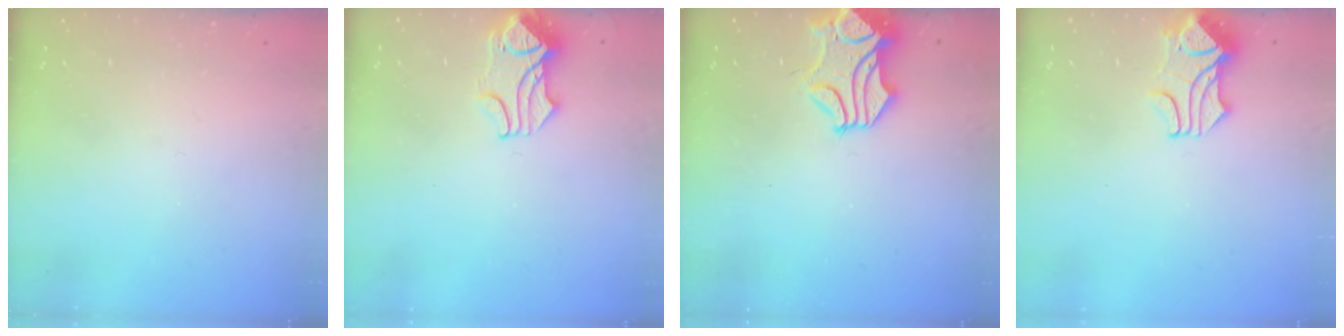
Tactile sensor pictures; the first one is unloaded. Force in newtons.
{"total": 1.2, "press": 0.6, "slide": 1.0}
{"total": 1.4, "press": 0.6, "slide": 1.3}
{"total": 1.6, "press": 1.2, "slide": 1.0}